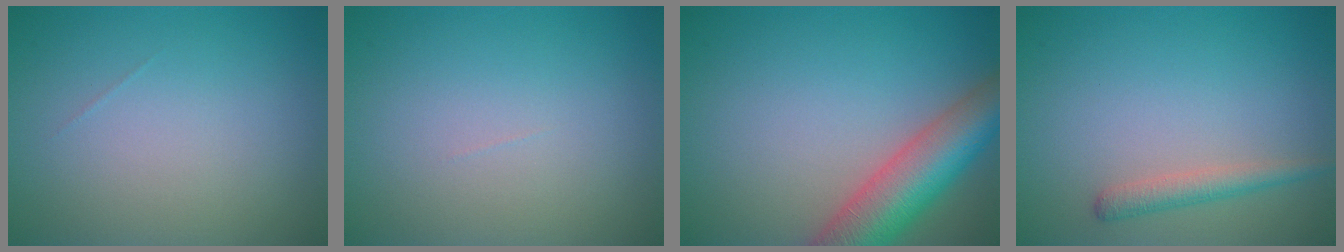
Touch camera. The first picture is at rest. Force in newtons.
{"total": 0.0}
{"total": 7.8, "press": 7.8, "slide": 0.4}
{"total": 1.9, "press": 1.9, "slide": 0.1}